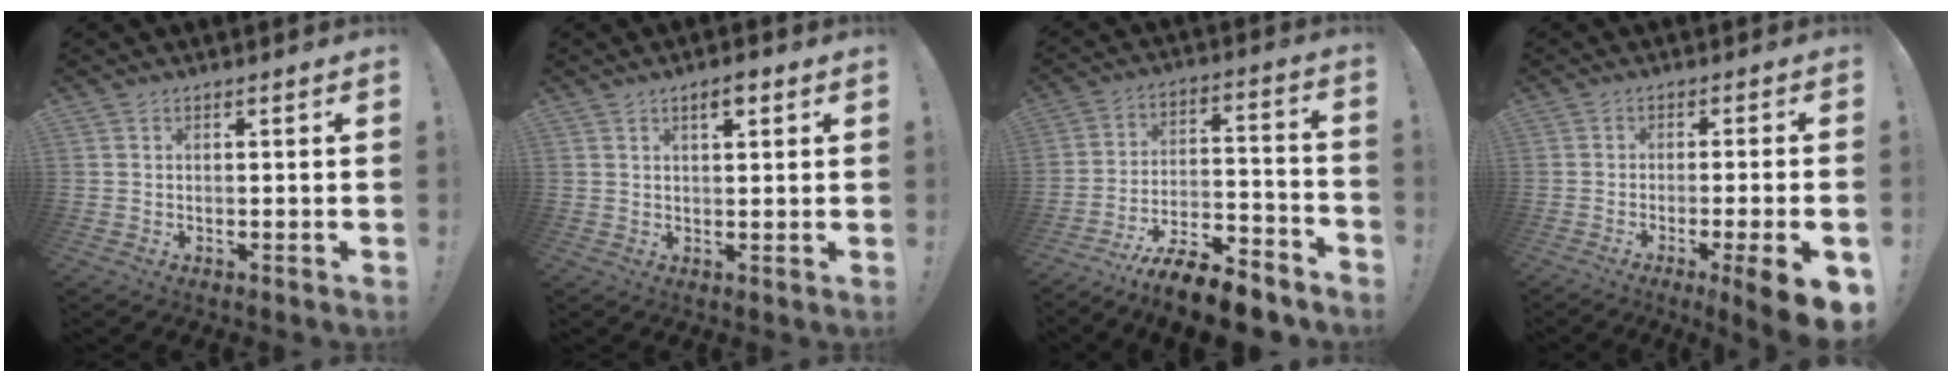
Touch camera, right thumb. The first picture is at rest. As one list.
[{"total": 3.3, "force": [1.8, 1.1, 2.5], "torque": [-0.025, -0.009, 0.025]}, {"total": 13.8, "force": [-11.3, 3.7, 7.1], "torque": [-0.095, 0.069, -0.196]}, {"total": 9.7, "force": [-3.6, 0.2, 9.0], "torque": [-0.128, 0.004, -0.049]}]